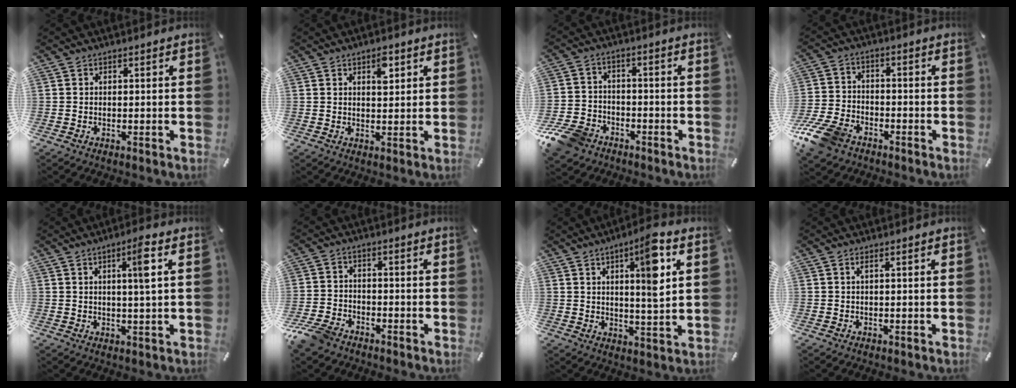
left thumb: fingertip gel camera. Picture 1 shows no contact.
{"total": 4.0, "force": [2.0, 2.1, 2.7], "torque": [-0.026, -0.008, 0.028]}
{"total": 9.2, "force": [-6.1, 6.2, 3.2], "torque": [-0.071, 0.042, -0.117]}
{"total": 10.1, "force": [-6.8, 5.9, 4.6], "torque": [-0.097, 0.035, -0.128]}
{"total": 5.6, "force": [1.9, 0.3, 5.3], "torque": [-0.098, -0.002, 0.026]}
{"total": 6.6, "force": [-5.4, 3.2, 2.2], "torque": [-0.064, 0.018, -0.111]}
{"total": 10.2, "force": [4.0, 1.9, 9.1], "torque": [-0.133, -0.016, 0.055]}
{"total": 1.1, "force": [0.2, 0.1, 1.0], "torque": [-0.021, 0.000, 0.003]}